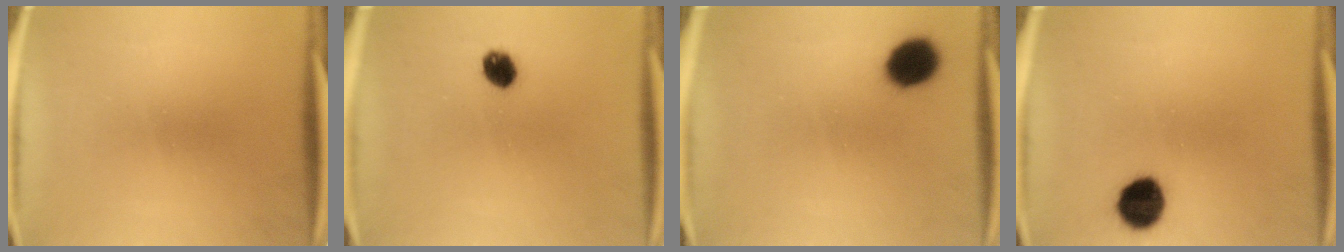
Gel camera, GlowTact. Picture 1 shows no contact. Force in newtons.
{"total": 4.2}
{"total": 8.7}
{"total": 8.4}